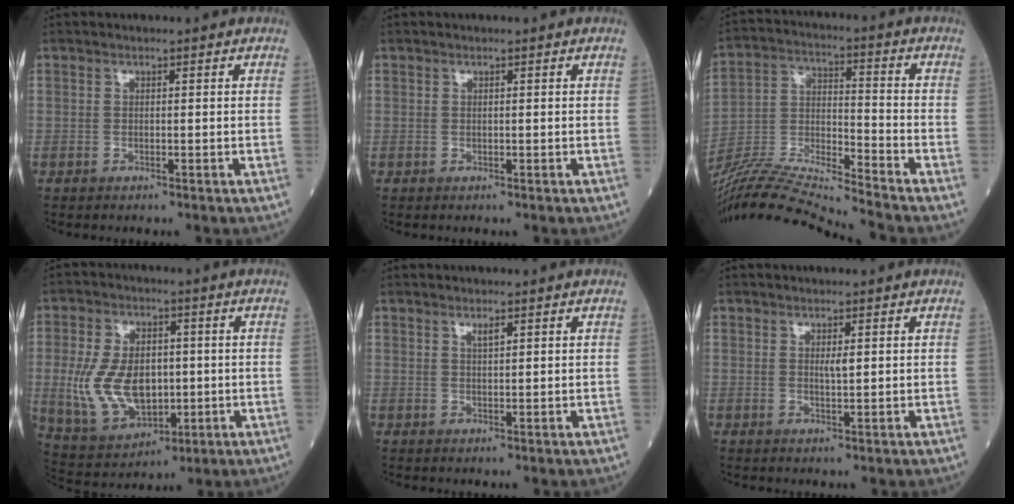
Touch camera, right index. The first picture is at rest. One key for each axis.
{"total": 0.0}
{"total": 16.1, "fx": -15.1, "fy": -2.4, "fz": 5.1, "tx": -0.097, "ty": 0.006, "tz": -0.277}
{"total": 12.8, "fx": -0.6, "fy": 7.8, "fz": 10.1, "tx": -0.210, "ty": 0.006, "tz": 0.006}
{"total": 1.3, "fx": 0.8, "fy": 0.2, "fz": 0.9, "tx": -0.019, "ty": -0.001, "tz": 0.016}
{"total": 1.2, "fx": 0.4, "fy": 0.2, "fz": 1.1, "tx": -0.021, "ty": -0.003, "tz": 0.006}